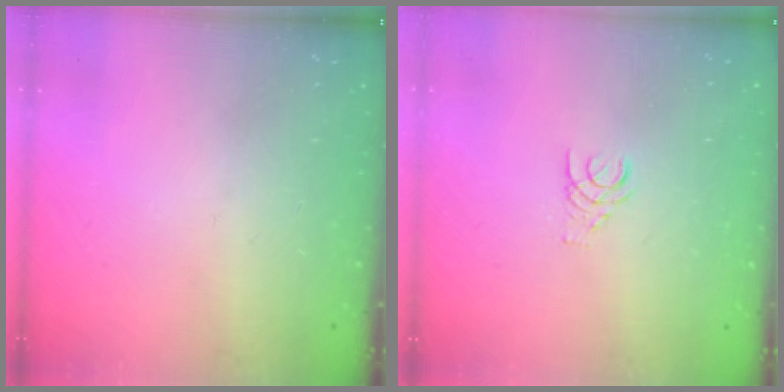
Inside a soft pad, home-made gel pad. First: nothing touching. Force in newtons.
{"total": 1.4, "press": 1.4, "slide": 0.2}